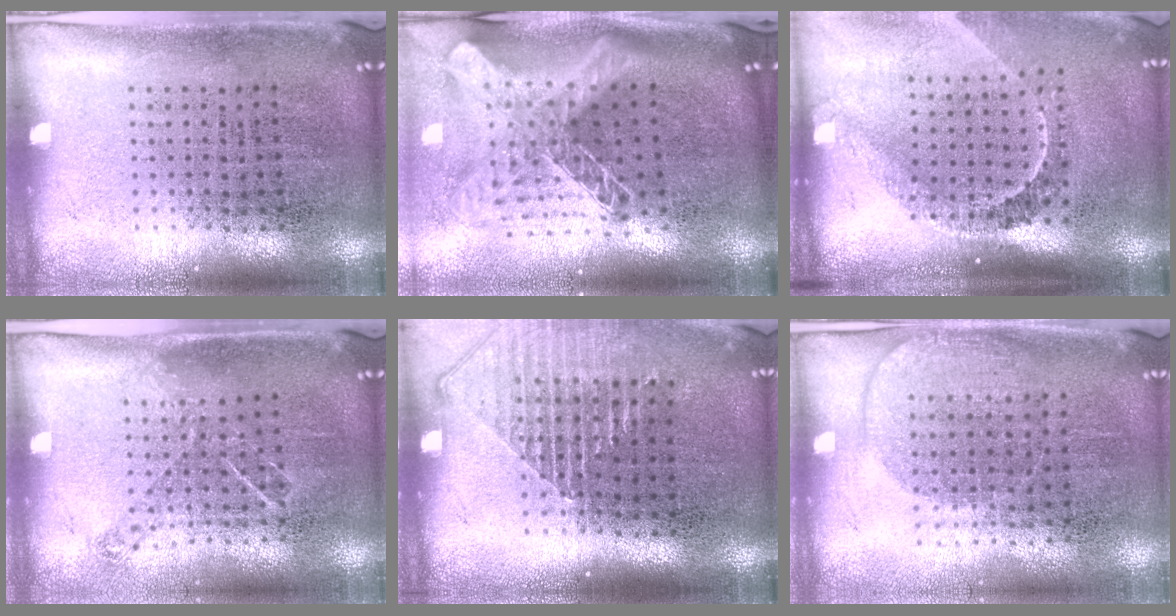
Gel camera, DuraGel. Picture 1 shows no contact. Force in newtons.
{"total": 2.7, "press": 1.9, "slide": 1.9}
{"total": 2.2, "press": 1.5, "slide": 1.5}
{"total": 0.8, "press": 0.8, "slide": 0.2}
{"total": 1.4, "press": 1.3, "slide": 0.5}
{"total": 1.4, "press": 1.2, "slide": 0.6}